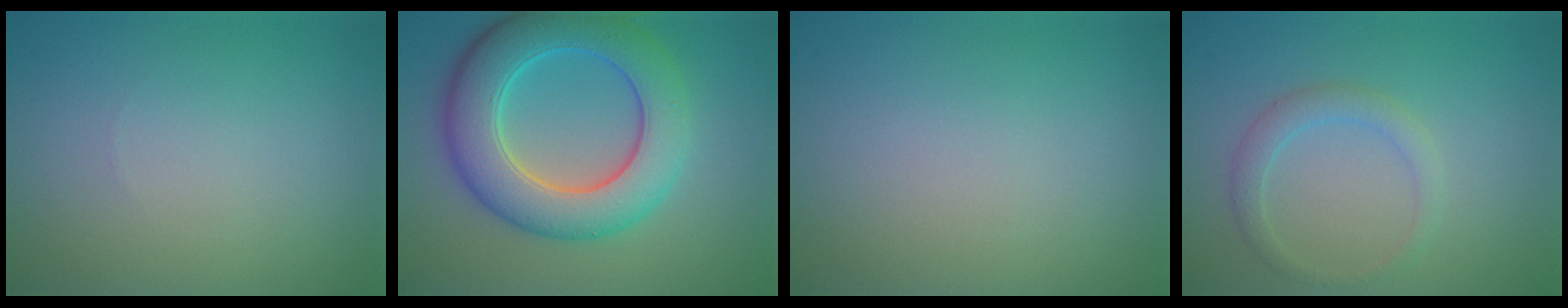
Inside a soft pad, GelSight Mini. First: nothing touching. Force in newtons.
{"total": 8.9, "press": 8.9, "slide": 0.3}
{"total": 0.0}
{"total": 1.9, "press": 1.9, "slide": 0.1}